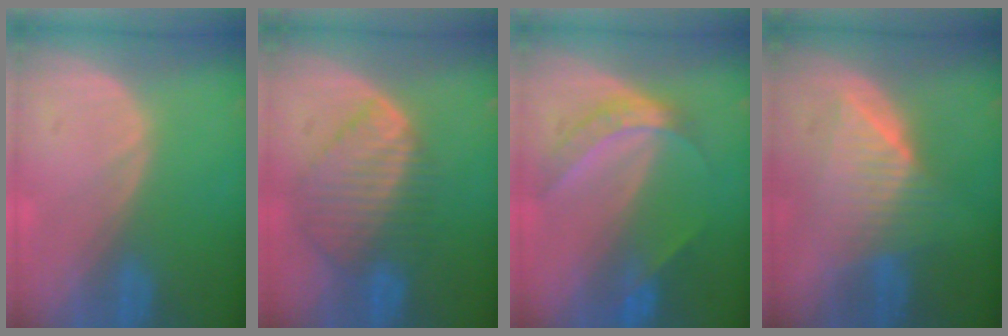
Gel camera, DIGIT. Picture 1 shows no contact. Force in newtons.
{"total": 8.7, "press": 7.7, "slide": 4.0}
{"total": 6.1, "press": 5.1, "slide": 3.2}
{"total": 6.6, "press": 6.6, "slide": 0.1}